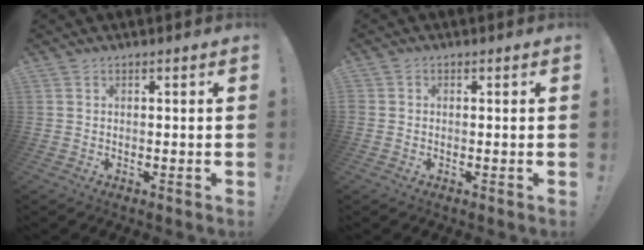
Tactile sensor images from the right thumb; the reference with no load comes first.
{"total": 0.6, "force": [-0.3, 0.6, 0.0], "torque": [-0.006, 0.004, -0.004]}